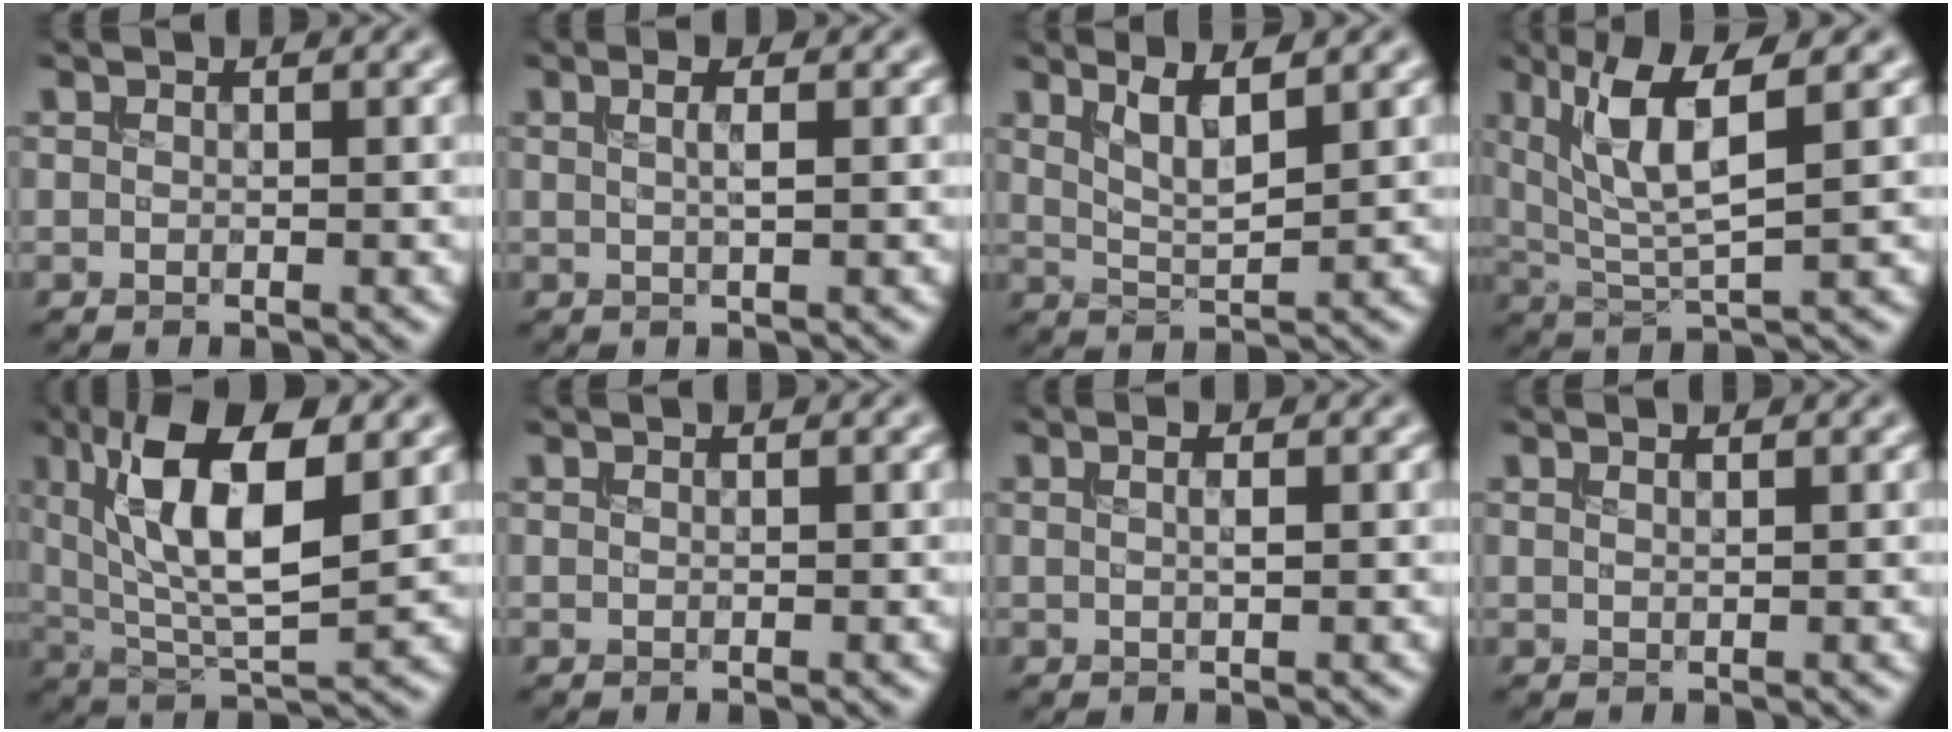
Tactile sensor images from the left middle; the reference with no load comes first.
{"total": 1.7, "force": [0.2, 0.5, 1.6], "torque": [-0.024, 0.005, -0.001]}
{"total": 3.3, "force": [1.8, 0.8, 2.6], "torque": [-0.047, -0.004, 0.036]}
{"total": 6.6, "force": [2.2, 1.6, 6.0], "torque": [-0.117, 0.000, 0.046]}
{"total": 10.3, "force": [3.0, 3.6, 9.1], "torque": [-0.166, -0.001, 0.052]}
{"total": 0.0}
{"total": 1.2, "force": [0.2, 0.3, 1.2], "torque": [-0.017, 0.005, 0.000]}
{"total": 0.8, "force": [0.4, 0.3, 0.6], "torque": [-0.002, 0.003, -0.001]}